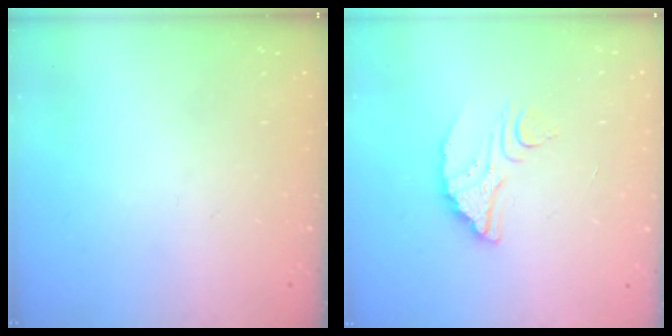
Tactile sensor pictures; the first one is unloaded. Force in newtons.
{"total": 6.5, "press": 6.4, "slide": 0.6}